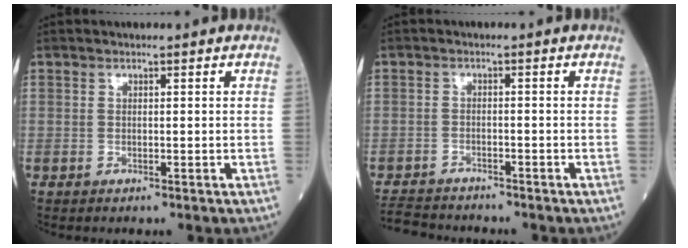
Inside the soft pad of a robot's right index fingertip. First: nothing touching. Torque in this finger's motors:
{"motor_torque": [-2.01, -0.13, -1.06, -0.21]}